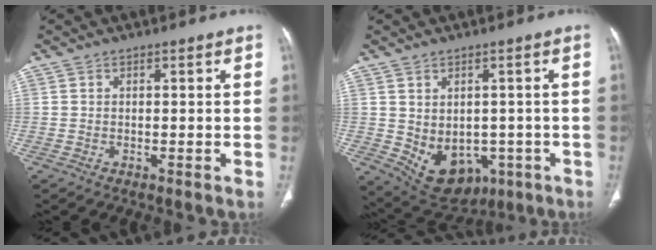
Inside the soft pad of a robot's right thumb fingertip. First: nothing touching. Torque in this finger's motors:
{"motor_torque": [-0.43, 0.74, 0.27, 0.70, 0.20]}